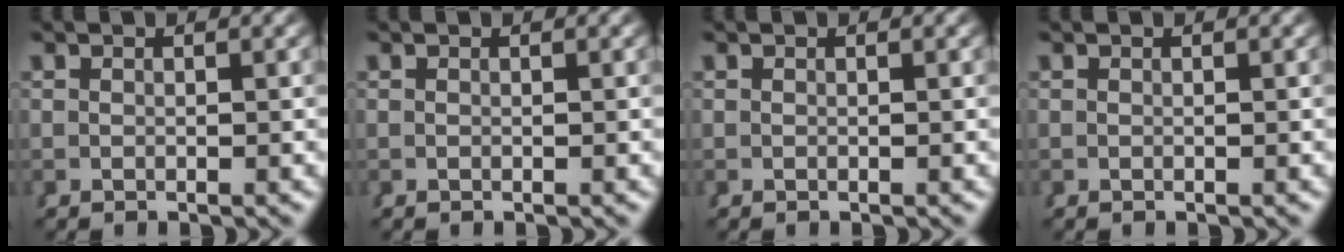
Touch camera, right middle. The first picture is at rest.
{"total": 0.0}
{"total": 0.0}
{"total": 0.0}